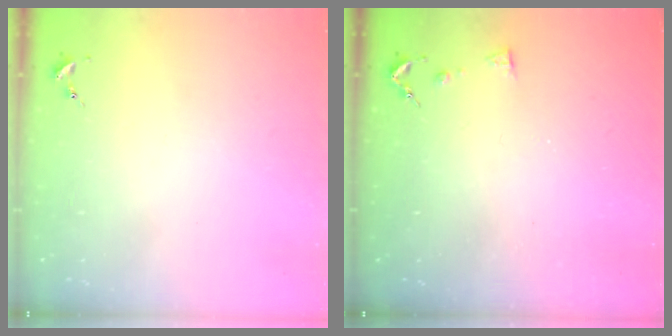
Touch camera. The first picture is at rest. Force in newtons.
{"total": 5.4, "press": 5.4, "slide": 0.8}